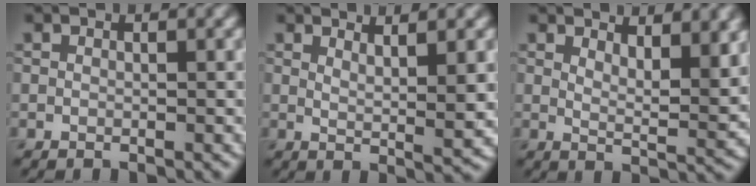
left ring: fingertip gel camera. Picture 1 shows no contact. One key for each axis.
{"total": 4.4, "fx": 2.2, "fy": 0.8, "fz": 3.6, "tx": -0.047, "ty": -0.005, "tz": 0.037}
{"total": 6.3, "fx": 3.9, "fy": 2.0, "fz": 4.5, "tx": -0.055, "ty": 0.001, "tz": 0.062}